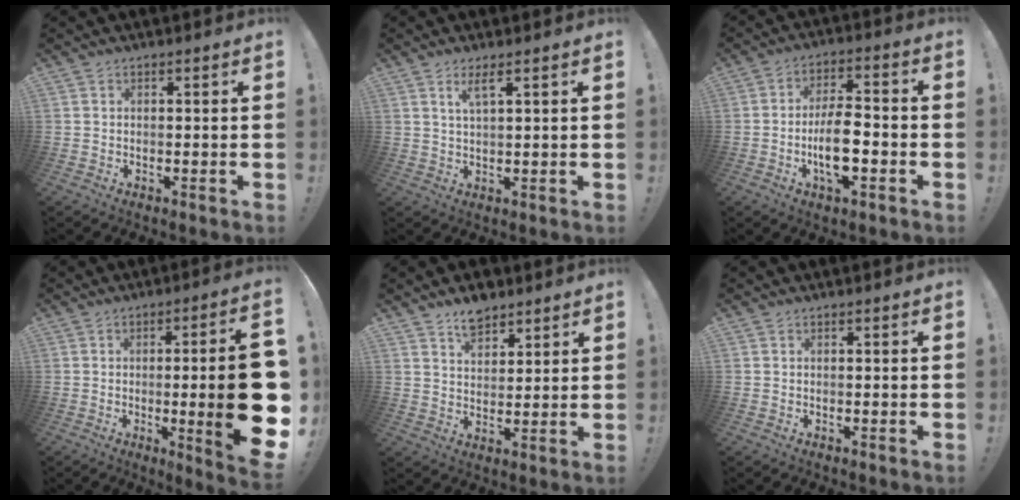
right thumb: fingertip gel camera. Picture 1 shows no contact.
{"total": 3.8, "force": [2.1, 0.5, 3.1], "torque": [-0.054, -0.006, 0.034]}
{"total": 11.3, "force": [-3.3, 4.2, 9.9], "torque": [-0.185, 0.004, -0.061]}
{"total": 19.1, "force": [-1.9, 2.3, 18.9], "torque": [-0.260, -0.006, -0.020]}
{"total": 7.3, "force": [5.7, 3.7, 2.6], "torque": [-0.031, -0.034, 0.103]}
{"total": 0.0}